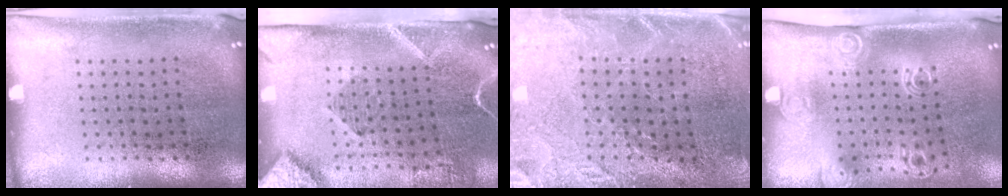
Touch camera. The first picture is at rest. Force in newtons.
{"total": 2.9, "press": 2.1, "slide": 1.9}
{"total": 2.9, "press": 2.7, "slide": 1.0}
{"total": 2.1, "press": 1.5, "slide": 1.5}